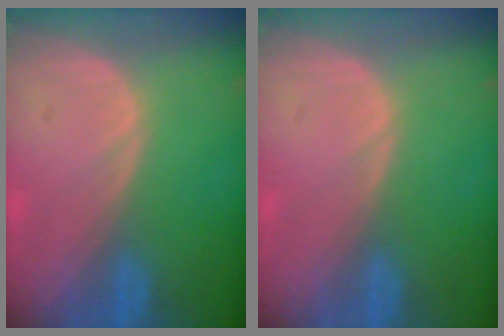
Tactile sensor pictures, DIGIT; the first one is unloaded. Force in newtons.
{"total": 0.0}